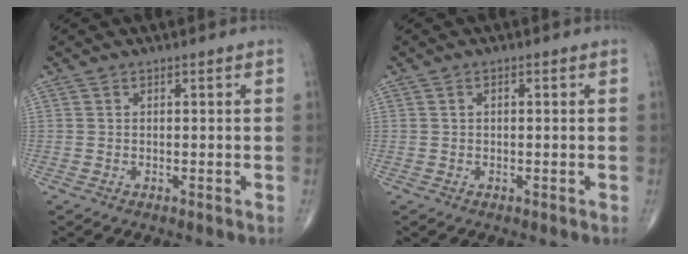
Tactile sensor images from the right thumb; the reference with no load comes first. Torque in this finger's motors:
{"motor_torque": [0.00, 0.01, -0.10, 0.17, 0.02]}